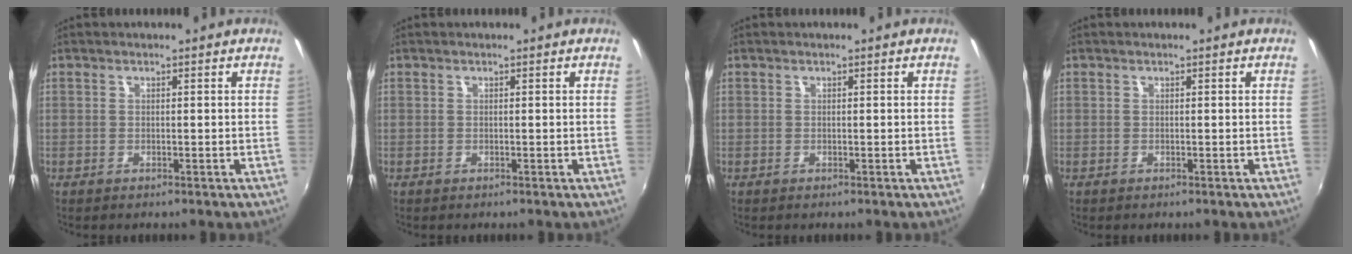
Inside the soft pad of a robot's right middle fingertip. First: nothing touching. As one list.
[{"total": 0.0}, {"total": 0.0}, {"total": 0.0}]